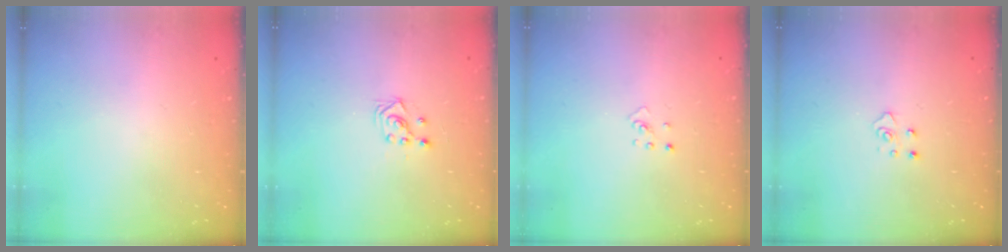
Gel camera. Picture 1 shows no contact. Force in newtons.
{"total": 2.9, "press": 2.7, "slide": 1.0}
{"total": 2.0, "press": 2.0, "slide": 0.3}
{"total": 4.0, "press": 4.0, "slide": 0.4}